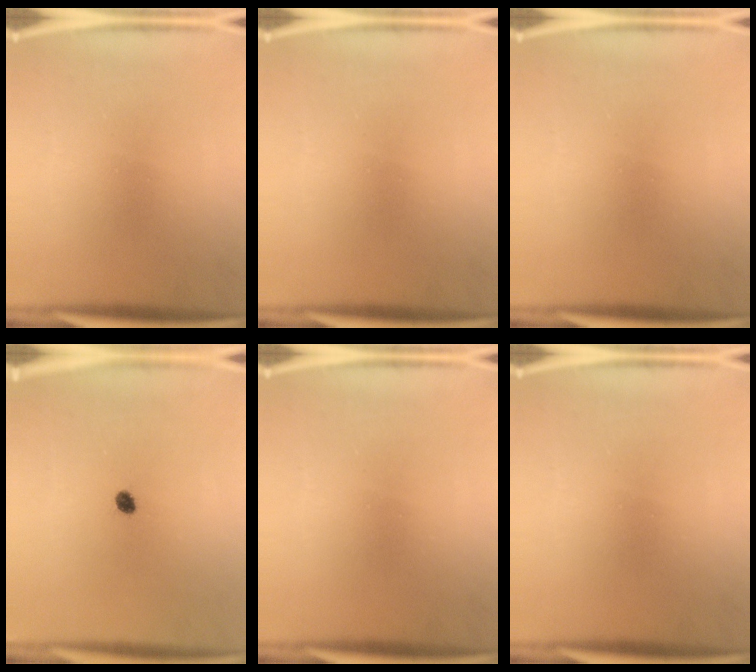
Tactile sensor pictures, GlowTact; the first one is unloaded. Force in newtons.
{"total": 0.0}
{"total": 0.0}
{"total": 1.7}
{"total": 0.0}
{"total": 0.0}